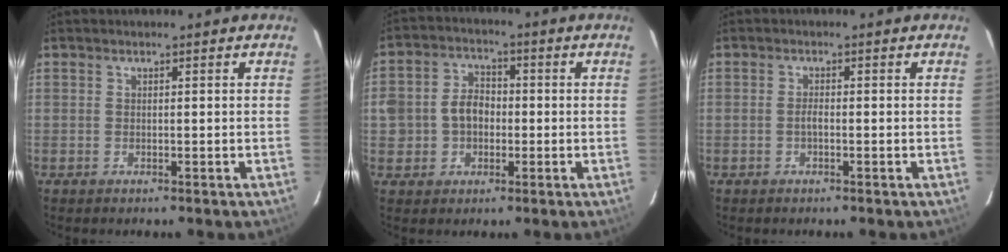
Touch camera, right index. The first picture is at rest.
{"total": 7.3, "force": [-0.9, 6.3, 3.7], "torque": [-0.082, 0.021, -0.010]}
{"total": 1.2, "force": [-0.5, 0.5, 1.0], "torque": [-0.020, 0.004, -0.010]}